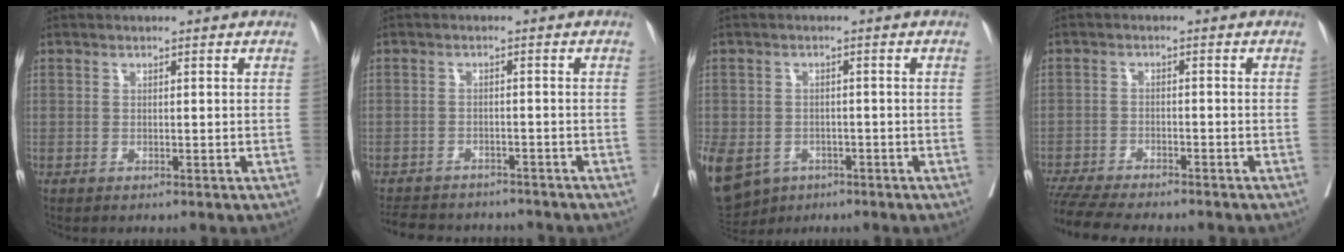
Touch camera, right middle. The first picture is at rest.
{"total": 11.3, "force": [-10.4, 3.4, 3.1], "torque": [-0.064, 0.004, -0.137]}
{"total": 21.5, "force": [-9.8, 16.8, 9.2], "torque": [-0.330, -0.025, -0.143]}
{"total": 12.5, "force": [-11.1, 1.7, 5.5], "torque": [-0.084, -0.016, -0.167]}